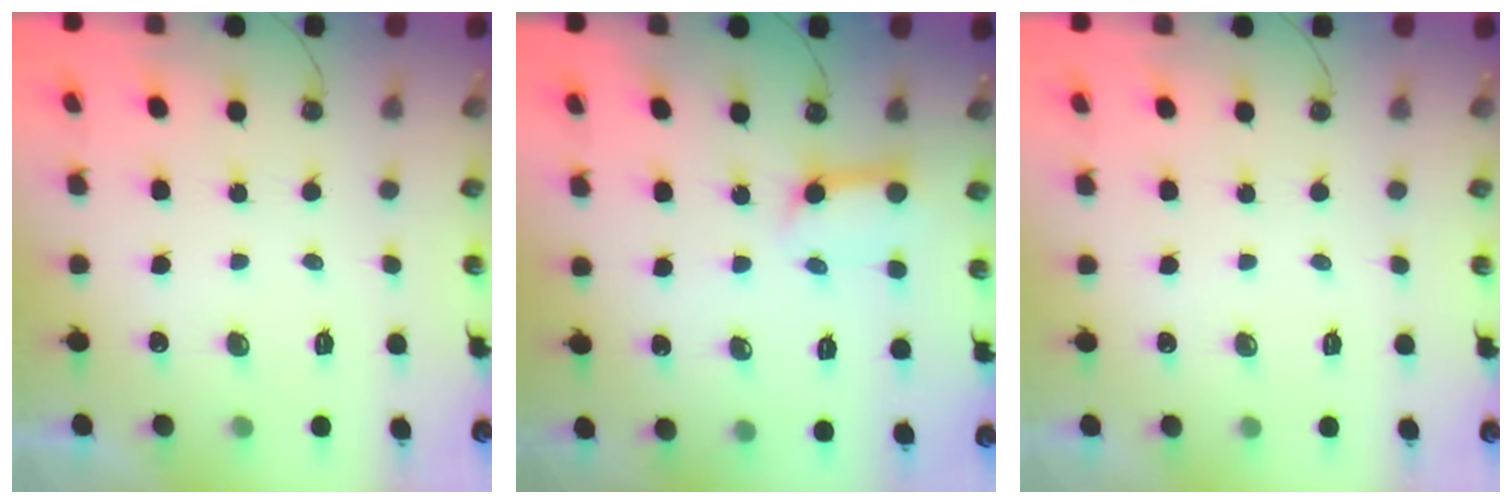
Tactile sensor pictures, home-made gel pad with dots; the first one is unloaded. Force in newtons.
{"total": 10.0, "press": 9.9, "slide": 1.4}
{"total": 0.0}